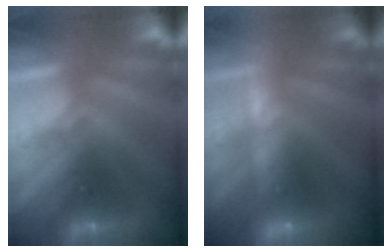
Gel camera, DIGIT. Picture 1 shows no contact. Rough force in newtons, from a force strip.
{"total": 2.3}